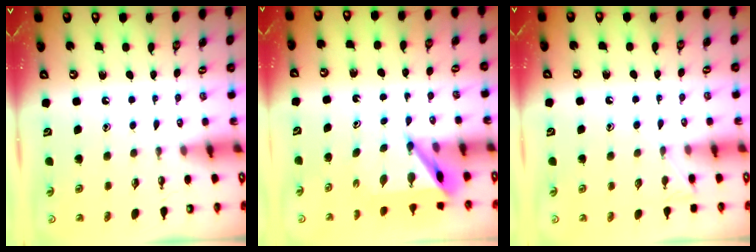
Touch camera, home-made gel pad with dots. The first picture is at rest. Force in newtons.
{"total": 6.6, "press": 6.6, "slide": 0.4}
{"total": 6.3, "press": 6.2, "slide": 0.8}